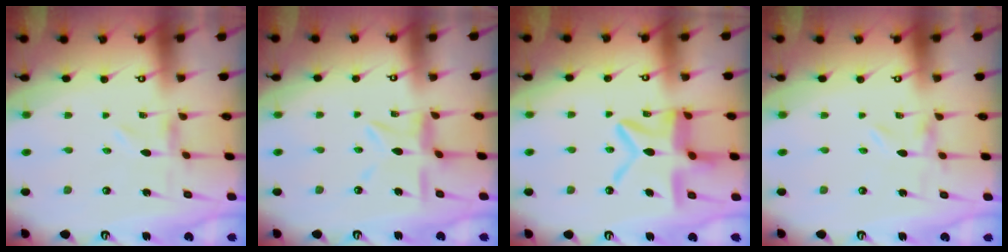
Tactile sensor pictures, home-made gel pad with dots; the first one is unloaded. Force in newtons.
{"total": 9.4, "press": 9.4, "slide": 0.9}
{"total": 16.3, "press": 16.2, "slide": 1.5}
{"total": 0.0}